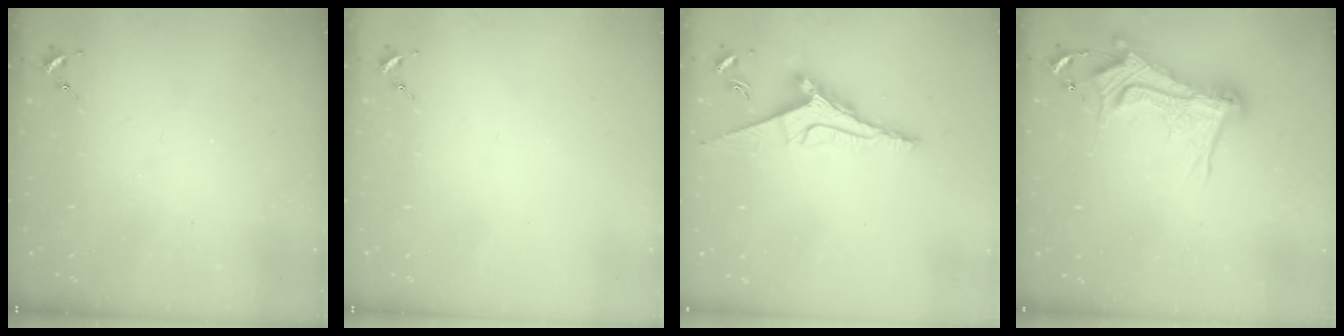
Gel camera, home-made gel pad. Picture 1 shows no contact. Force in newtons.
{"total": 0.0}
{"total": 10.2, "press": 10.2, "slide": 0.2}
{"total": 23.8, "press": 23.7, "slide": 2.2}